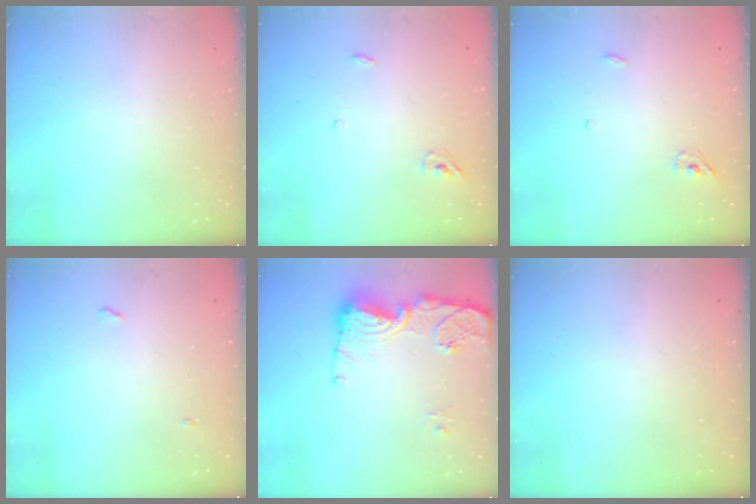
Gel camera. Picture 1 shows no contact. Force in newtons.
{"total": 3.9, "press": 3.7, "slide": 1.2}
{"total": 3.9, "press": 3.7, "slide": 1.2}
{"total": 6.9, "press": 2.8, "slide": 6.3}
{"total": 14.0, "press": 13.9, "slide": 1.5}
{"total": 0.0}